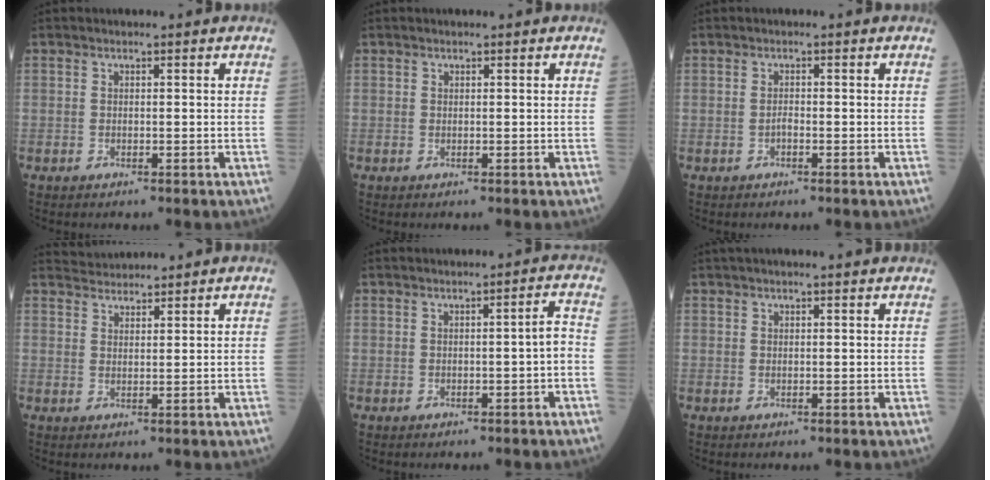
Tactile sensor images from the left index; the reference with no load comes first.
{"total": 0.0}
{"total": 0.7, "force": [-0.4, 0.1, 0.6], "torque": [-0.010, 0.002, -0.007]}
{"total": 3.1, "force": [3.1, 0.0, -0.3], "torque": [-0.007, 0.023, 0.063]}
{"total": 2.0, "force": [-0.6, -0.1, 1.9], "torque": [-0.022, 0.002, -0.011]}
{"total": 2.9, "force": [2.6, -0.1, 1.2], "torque": [-0.013, 0.022, 0.032]}